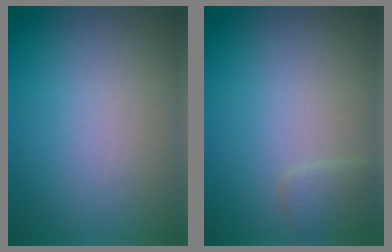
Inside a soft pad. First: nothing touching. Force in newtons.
{"total": 1.4, "press": 1.4, "slide": 0.0}